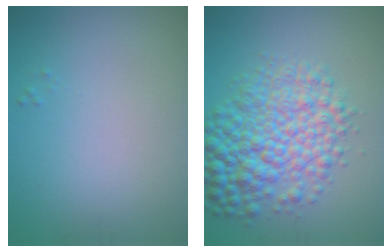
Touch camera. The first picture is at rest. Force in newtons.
{"total": 7.9, "press": 7.9, "slide": 0.1}